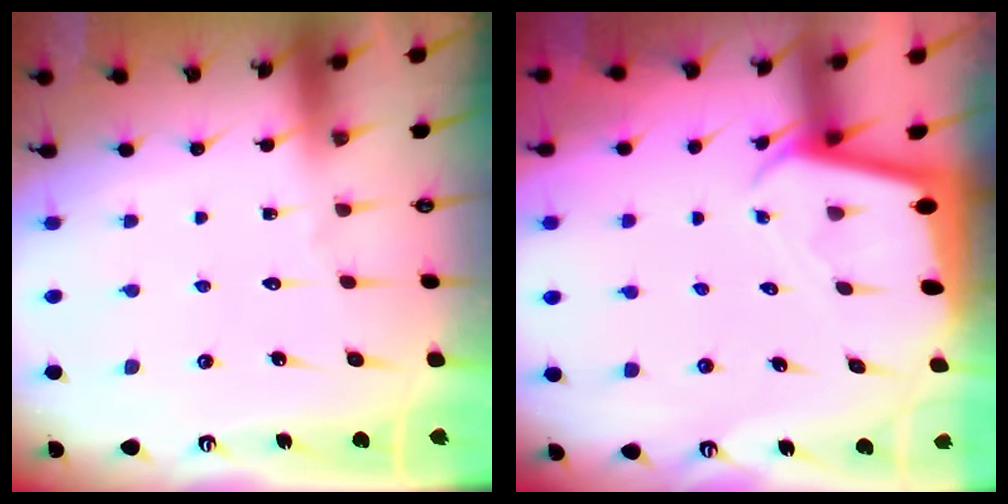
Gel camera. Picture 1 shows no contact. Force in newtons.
{"total": 2.1, "press": 2.1, "slide": 0.2}